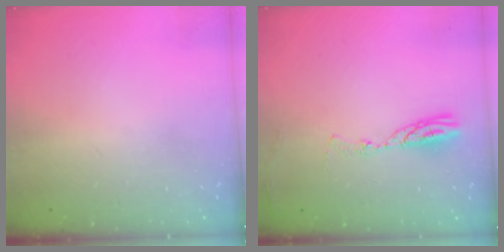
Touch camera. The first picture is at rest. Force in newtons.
{"total": 7.3, "press": 7.3, "slide": 0.8}